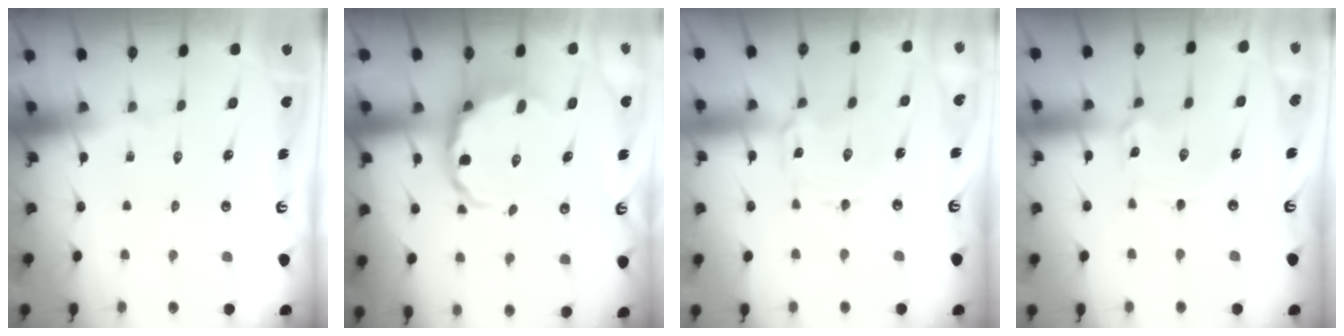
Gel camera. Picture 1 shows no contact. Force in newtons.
{"total": 7.2, "press": 6.9, "slide": 2.2}
{"total": 2.2, "press": 2.2, "slide": 0.3}
{"total": 1.8, "press": 1.8, "slide": 0.3}